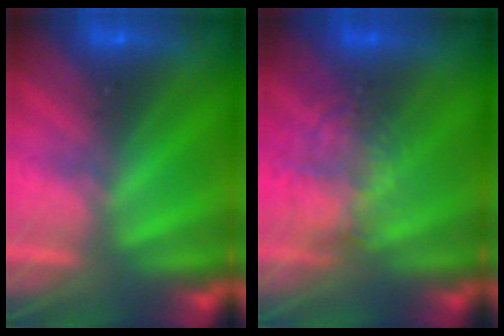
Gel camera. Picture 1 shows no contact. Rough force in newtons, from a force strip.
{"total": 2.1}